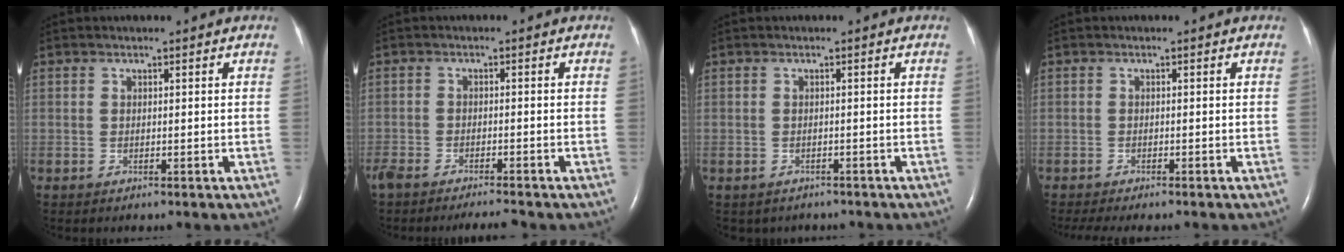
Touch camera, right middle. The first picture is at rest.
{"total": 6.2, "force": [-5.6, 0.7, 2.6], "torque": [-0.049, -0.011, -0.093]}
{"total": 3.3, "force": [-2.7, 1.7, 0.7], "torque": [-0.013, 0.004, -0.027]}
{"total": 5.5, "force": [-4.8, 0.6, 2.8], "torque": [-0.032, -0.008, -0.068]}